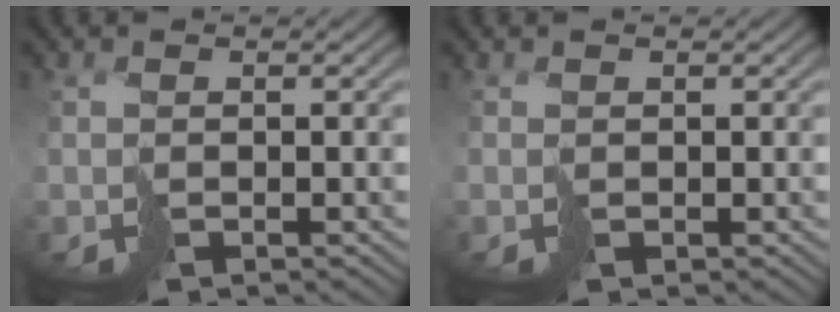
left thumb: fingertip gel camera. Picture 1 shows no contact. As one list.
[{"total": 0.0}]